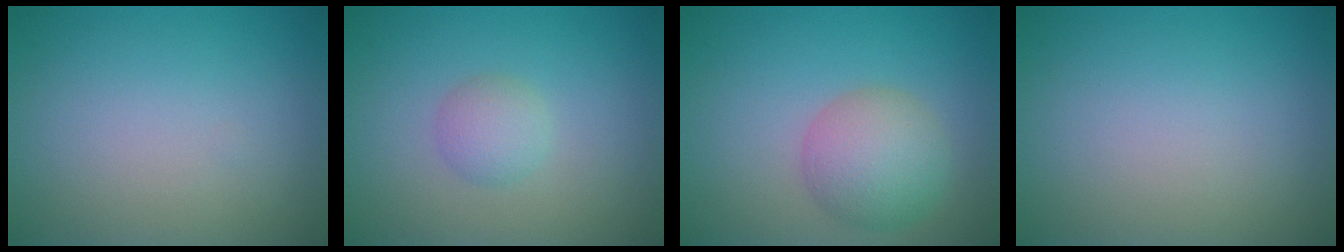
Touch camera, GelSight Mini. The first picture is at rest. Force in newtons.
{"total": 1.9, "press": 1.9, "slide": 0.1}
{"total": 4.6, "press": 4.6, "slide": 0.3}
{"total": 0.0}